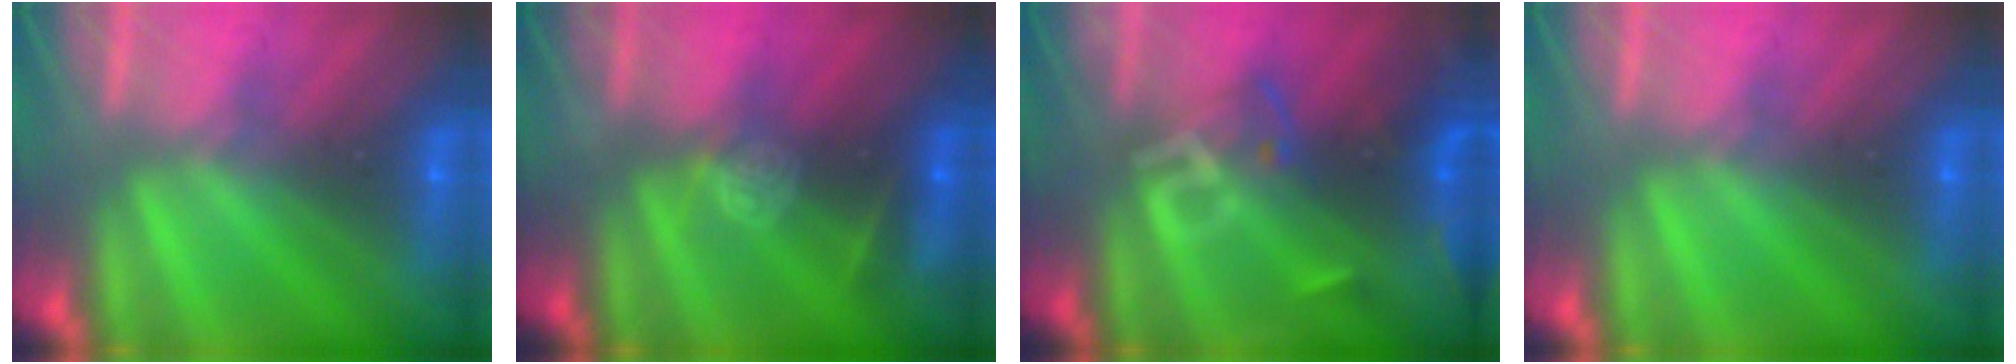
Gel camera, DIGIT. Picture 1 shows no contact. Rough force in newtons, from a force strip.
{"total": 3.7}
{"total": 2.4}
{"total": 0.0}